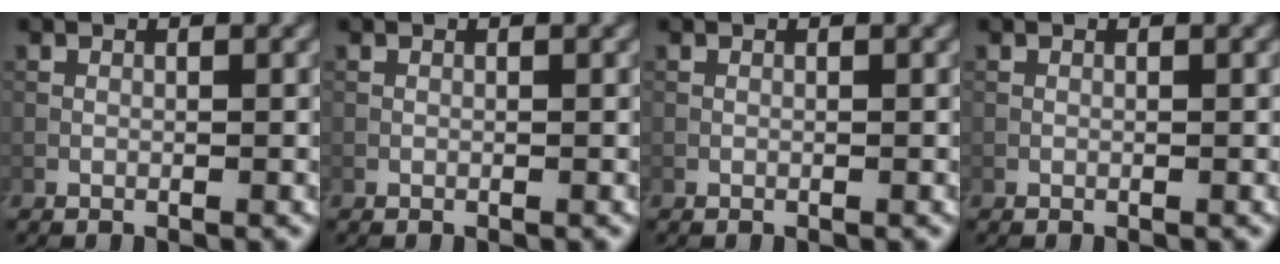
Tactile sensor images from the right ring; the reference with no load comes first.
{"total": 0.0}
{"total": 0.0}
{"total": 0.0}